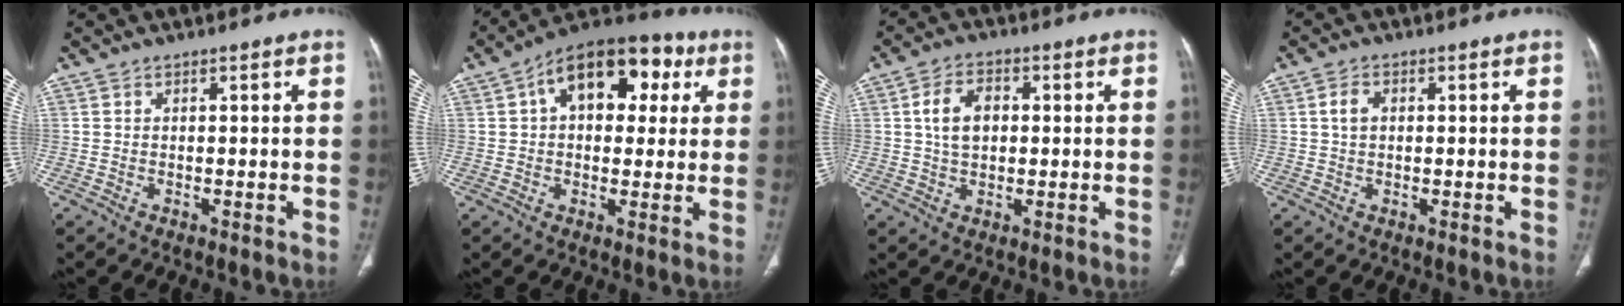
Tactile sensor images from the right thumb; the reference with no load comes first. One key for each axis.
{"total": 17.0, "fx": 5.3, "fy": 10.4, "fz": 12.4, "tx": -0.139, "ty": 0.025, "tz": 0.072}
{"total": 7.1, "fx": 1.2, "fy": 4.6, "fz": 5.2, "tx": -0.086, "ty": 0.008, "tz": 0.020}
{"total": 3.0, "fx": 0.6, "fy": 2.0, "fz": 2.2, "tx": -0.042, "ty": 0.005, "tz": 0.012}